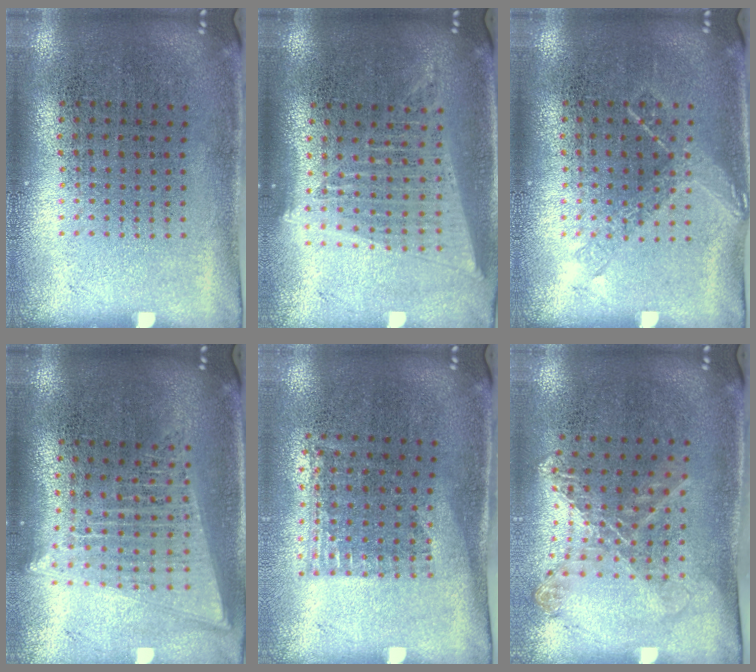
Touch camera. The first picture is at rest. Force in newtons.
{"total": 1.7, "press": 1.5, "slide": 0.8}
{"total": 1.0, "press": 0.9, "slide": 0.3}
{"total": 2.0, "press": 1.8, "slide": 1.0}
{"total": 1.2, "press": 0.9, "slide": 0.8}
{"total": 1.1, "press": 1.1, "slide": 0.3}